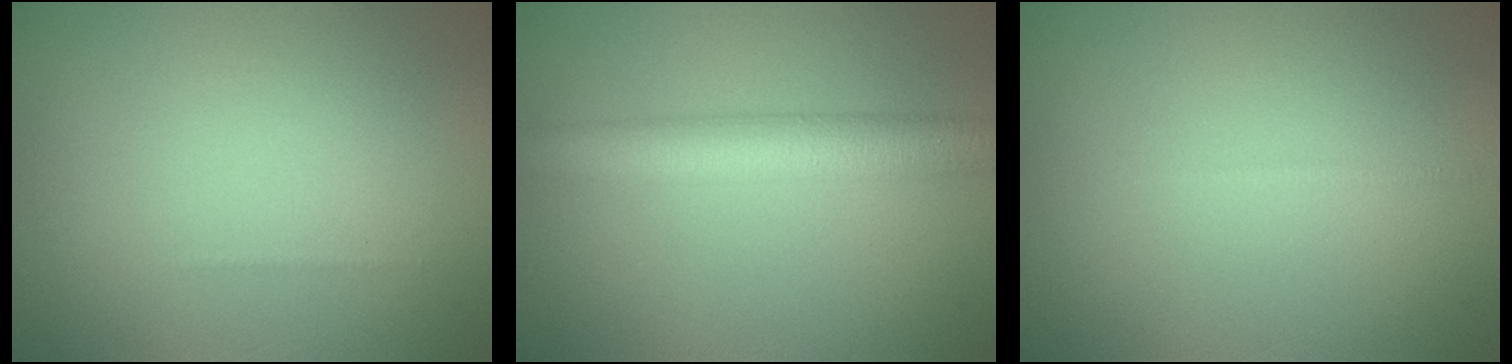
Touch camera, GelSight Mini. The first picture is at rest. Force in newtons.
{"total": 5.9, "press": 5.9, "slide": 0.3}
{"total": 0.6, "press": 0.6, "slide": 0.1}